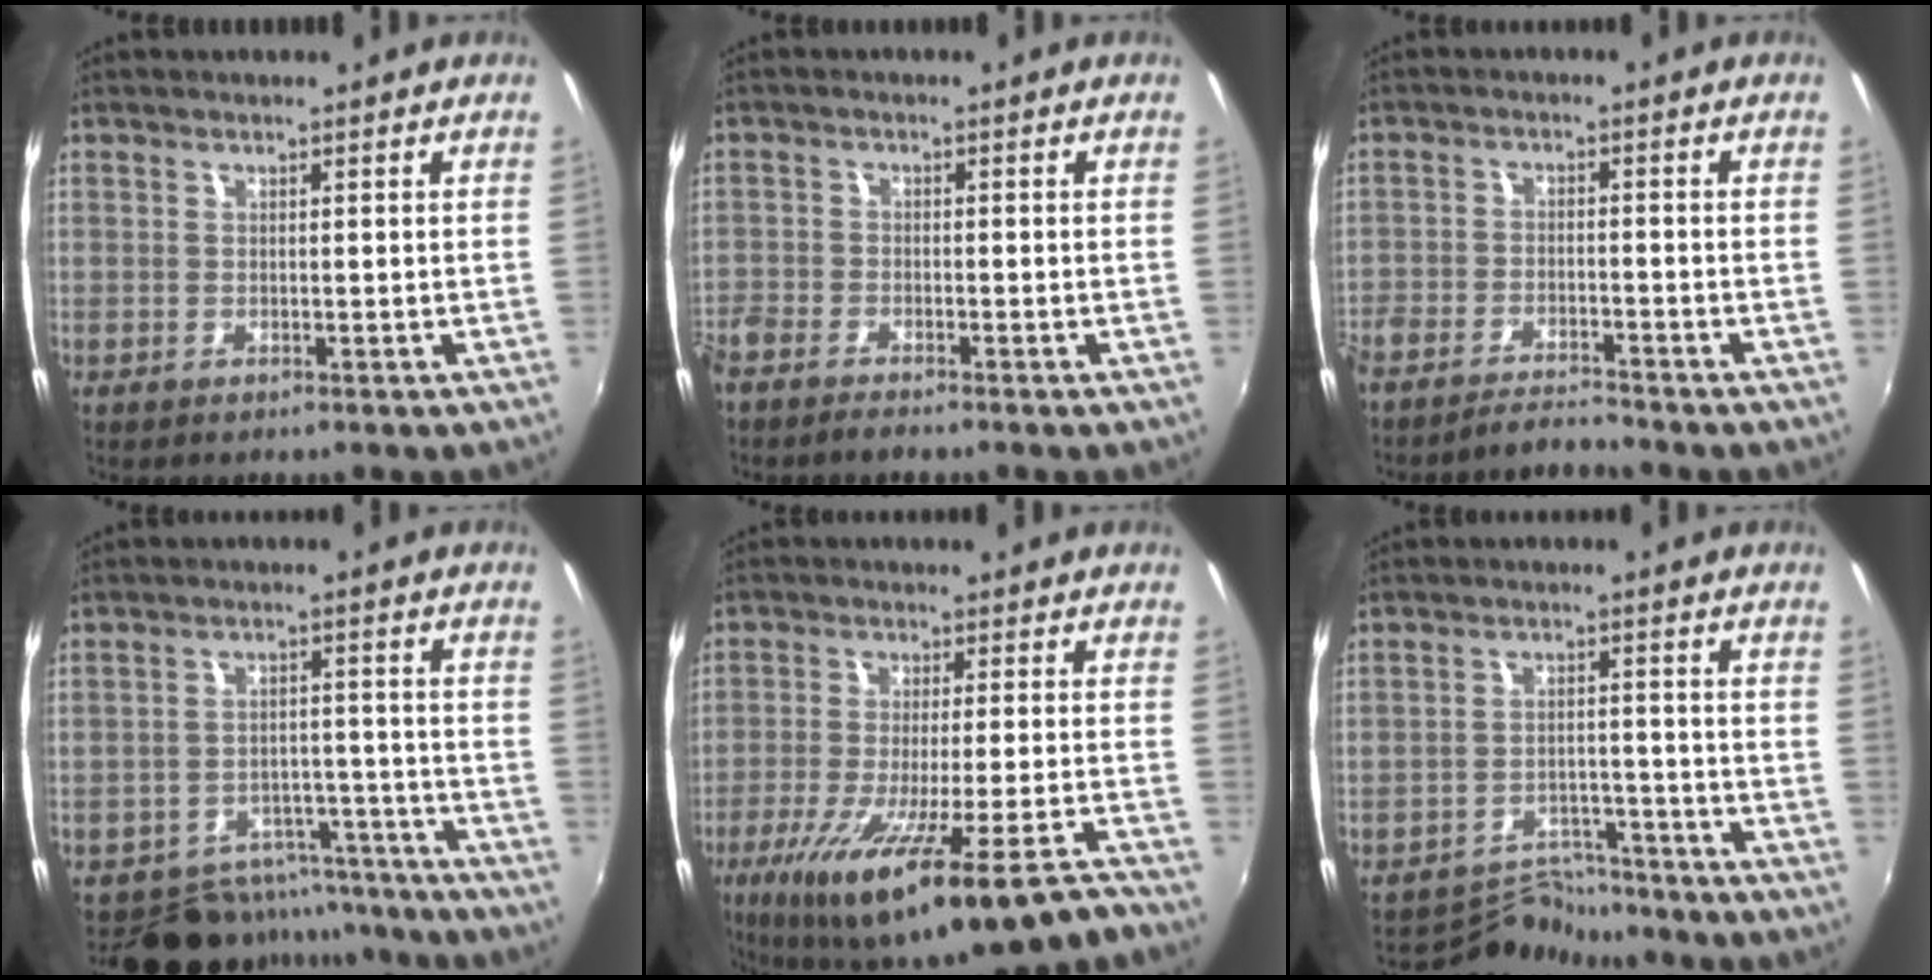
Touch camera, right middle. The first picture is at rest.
{"total": 4.8, "force": [-4.1, 1.3, 2.1], "torque": [-0.062, -0.017, -0.081]}
{"total": 6.0, "force": [-5.8, 0.5, 1.6], "torque": [-0.051, -0.012, -0.104]}
{"total": 11.8, "force": [-10.6, 5.0, 1.5], "torque": [-0.033, 0.035, -0.136]}
{"total": 21.4, "force": [-14.1, 2.5, 16.0], "torque": [-0.282, -0.090, -0.212]}
{"total": 6.7, "force": [-6.4, 1.8, -0.4], "torque": [-0.008, 0.010, -0.104]}